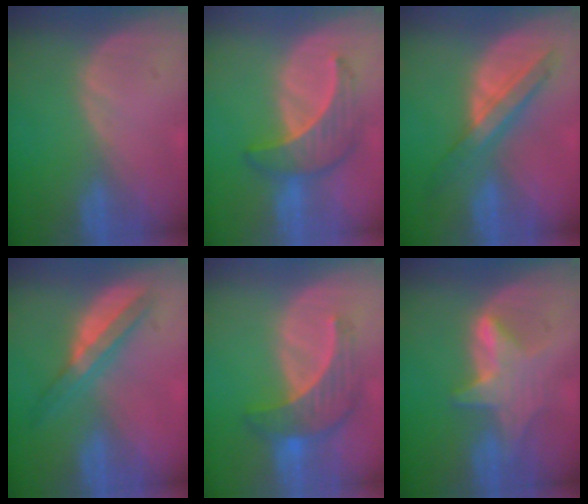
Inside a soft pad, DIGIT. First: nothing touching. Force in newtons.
{"total": 6.5, "press": 6.4, "slide": 1.2}
{"total": 6.2, "press": 6.1, "slide": 0.5}
{"total": 5.7, "press": 5.3, "slide": 2.1}
{"total": 7.3, "press": 6.7, "slide": 2.9}
{"total": 6.3, "press": 6.1, "slide": 1.7}